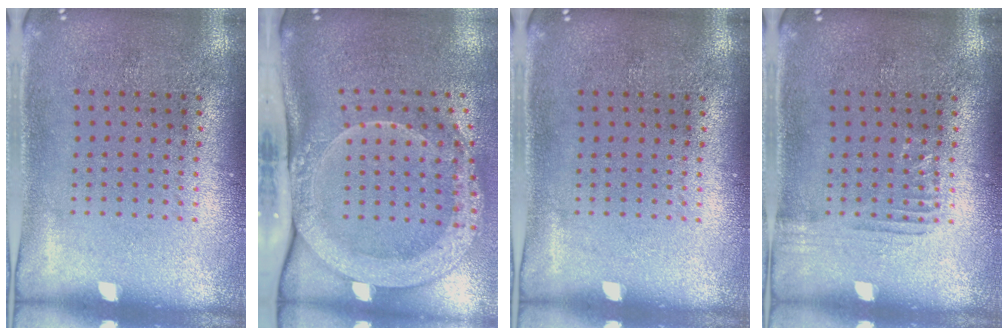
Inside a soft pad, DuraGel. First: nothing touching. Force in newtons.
{"total": 3.1, "press": 2.3, "slide": 2.1}
{"total": 0.0}
{"total": 1.2, "press": 1.2, "slide": 0.3}